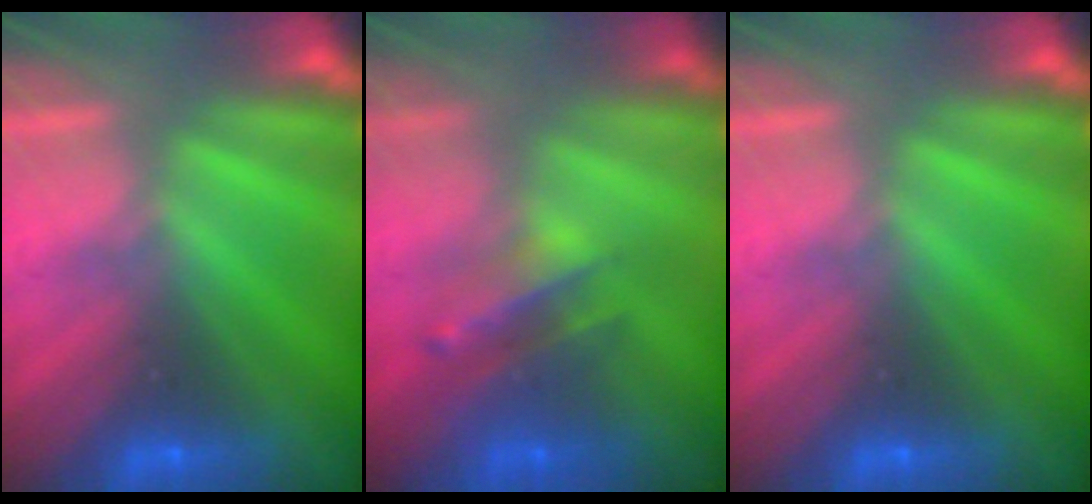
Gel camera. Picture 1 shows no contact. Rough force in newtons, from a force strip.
{"total": 2.3}
{"total": 0.0}